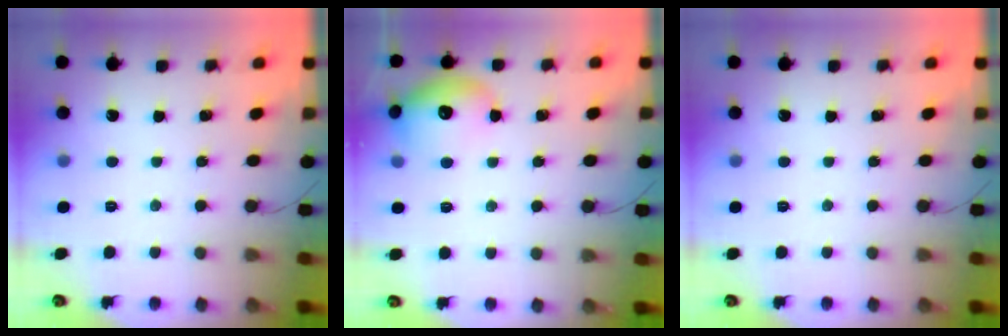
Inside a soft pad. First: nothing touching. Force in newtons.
{"total": 15.6, "press": 15.5, "slide": 1.5}
{"total": 0.0}